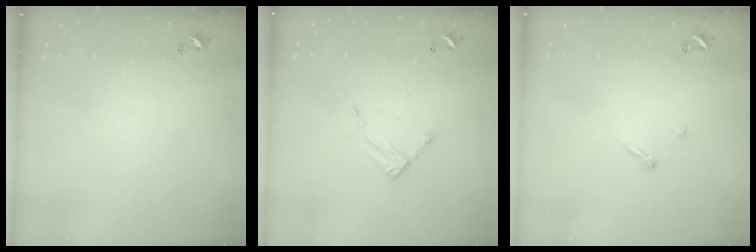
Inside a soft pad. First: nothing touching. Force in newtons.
{"total": 7.1, "press": 7.1, "slide": 0.5}
{"total": 3.6, "press": 3.6, "slide": 0.4}